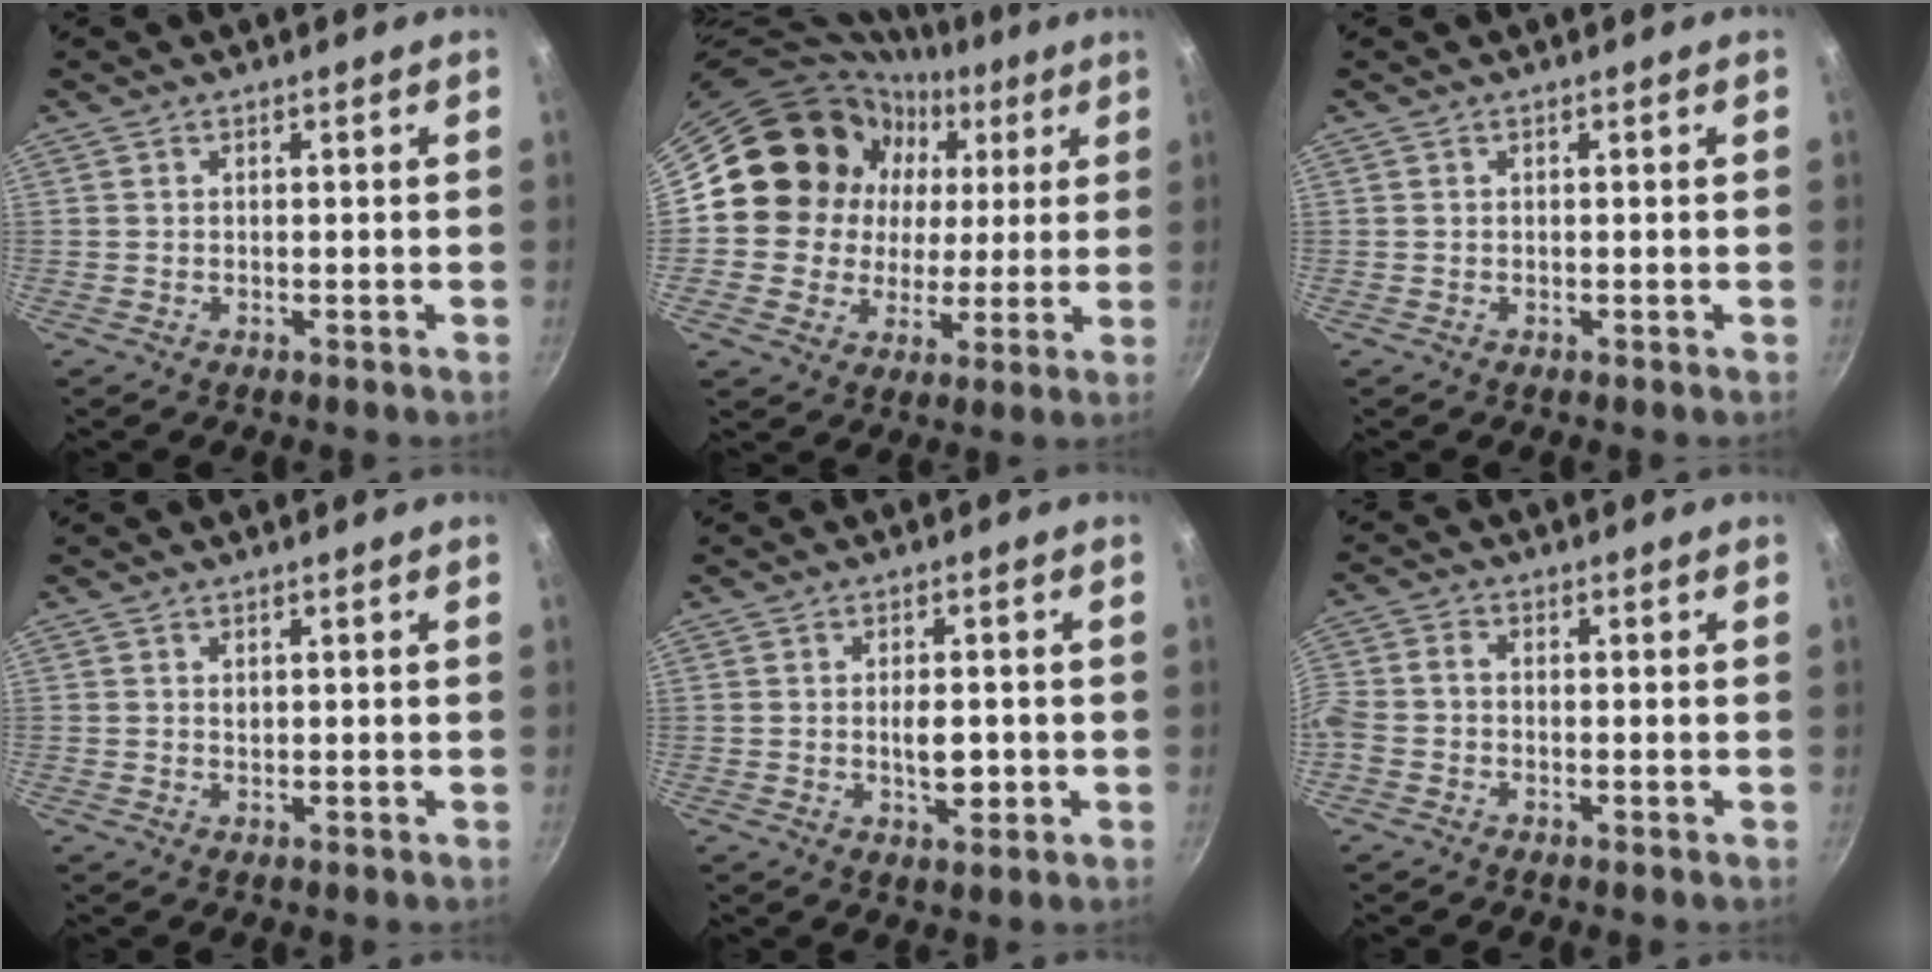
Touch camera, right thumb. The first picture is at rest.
{"total": 16.4, "force": [4.4, 14.9, 5.3], "torque": [-0.057, 0.007, 0.072]}
{"total": 0.0}
{"total": 0.7, "force": [0.3, 0.5, 0.4], "torque": [-0.004, 0.000, 0.005]}
{"total": 4.7, "force": [-0.5, 2.2, 4.1], "torque": [-0.052, -0.001, -0.007]}
{"total": 5.6, "force": [-2.6, 3.9, 3.1], "torque": [-0.080, 0.016, -0.071]}